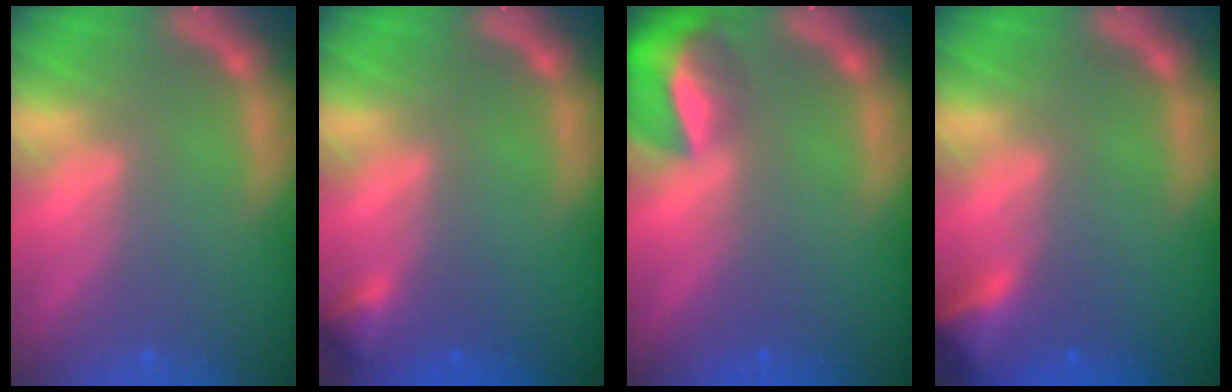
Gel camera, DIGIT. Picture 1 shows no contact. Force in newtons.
{"total": 1.4}
{"total": 6.9}
{"total": 2.9}